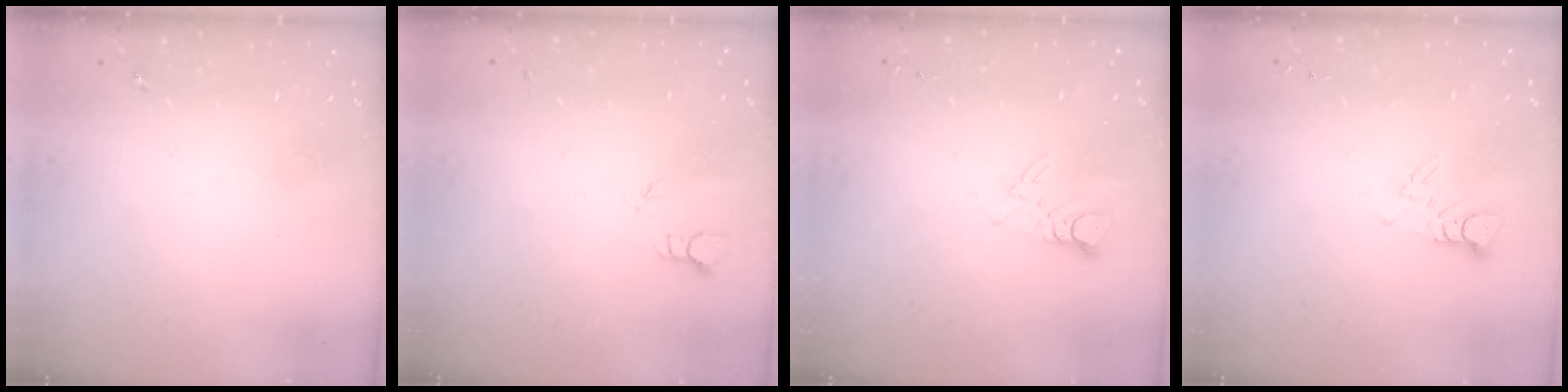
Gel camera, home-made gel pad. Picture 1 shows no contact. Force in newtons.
{"total": 2.0, "press": 2.0, "slide": 0.1}
{"total": 3.9, "press": 3.9, "slide": 0.4}
{"total": 3.8, "press": 3.7, "slide": 0.3}